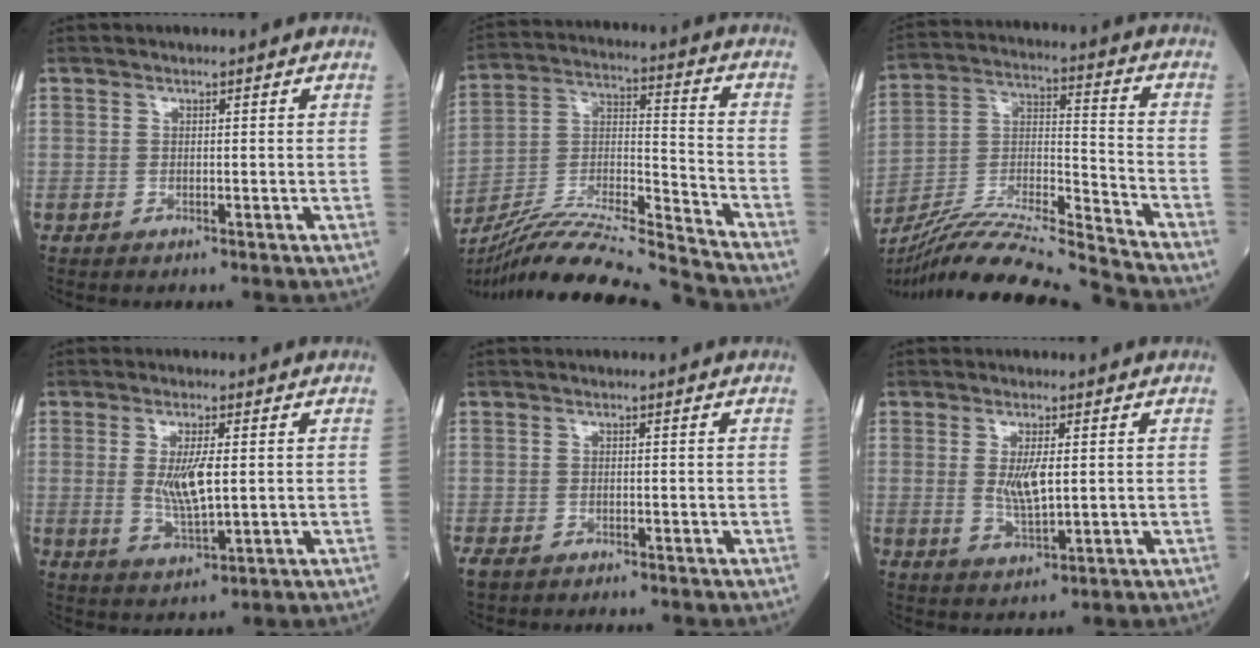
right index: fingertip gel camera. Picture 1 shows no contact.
{"total": 20.8, "force": [-19.4, -1.3, 7.4], "torque": [-0.155, -0.012, -0.336]}
{"total": 20.1, "force": [-18.7, -1.4, 7.1], "torque": [-0.147, -0.010, -0.328]}
{"total": 6.3, "force": [0.6, 0.8, 6.2], "torque": [-0.128, -0.012, 0.015]}
{"total": 2.2, "force": [-1.7, 1.0, 1.0], "torque": [-0.028, -0.006, -0.025]}
{"total": 4.8, "force": [0.6, 0.7, 4.7], "torque": [-0.094, -0.009, 0.014]}